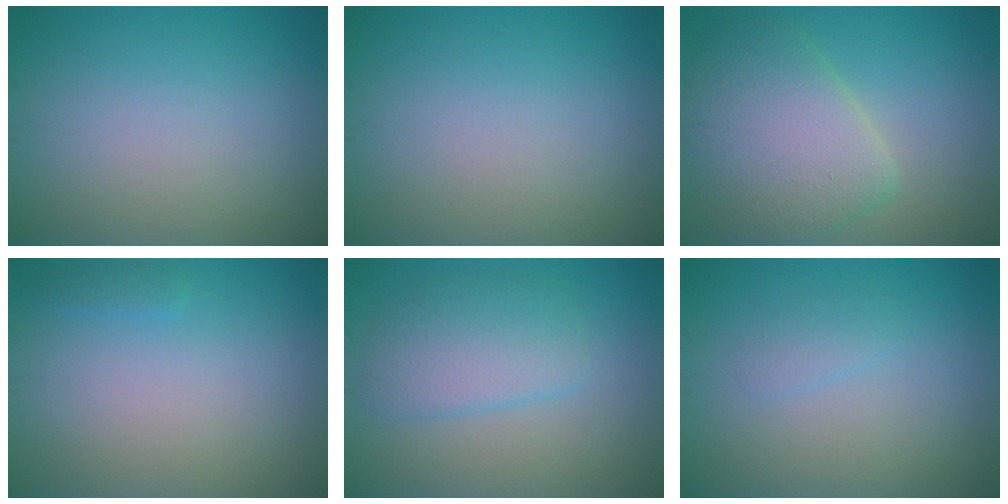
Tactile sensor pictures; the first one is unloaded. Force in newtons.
{"total": 0.0}
{"total": 6.9, "press": 6.9, "slide": 0.5}
{"total": 0.7, "press": 0.7, "slide": 0.0}
{"total": 3.9, "press": 3.9, "slide": 0.1}
{"total": 1.0, "press": 1.0, "slide": 0.1}